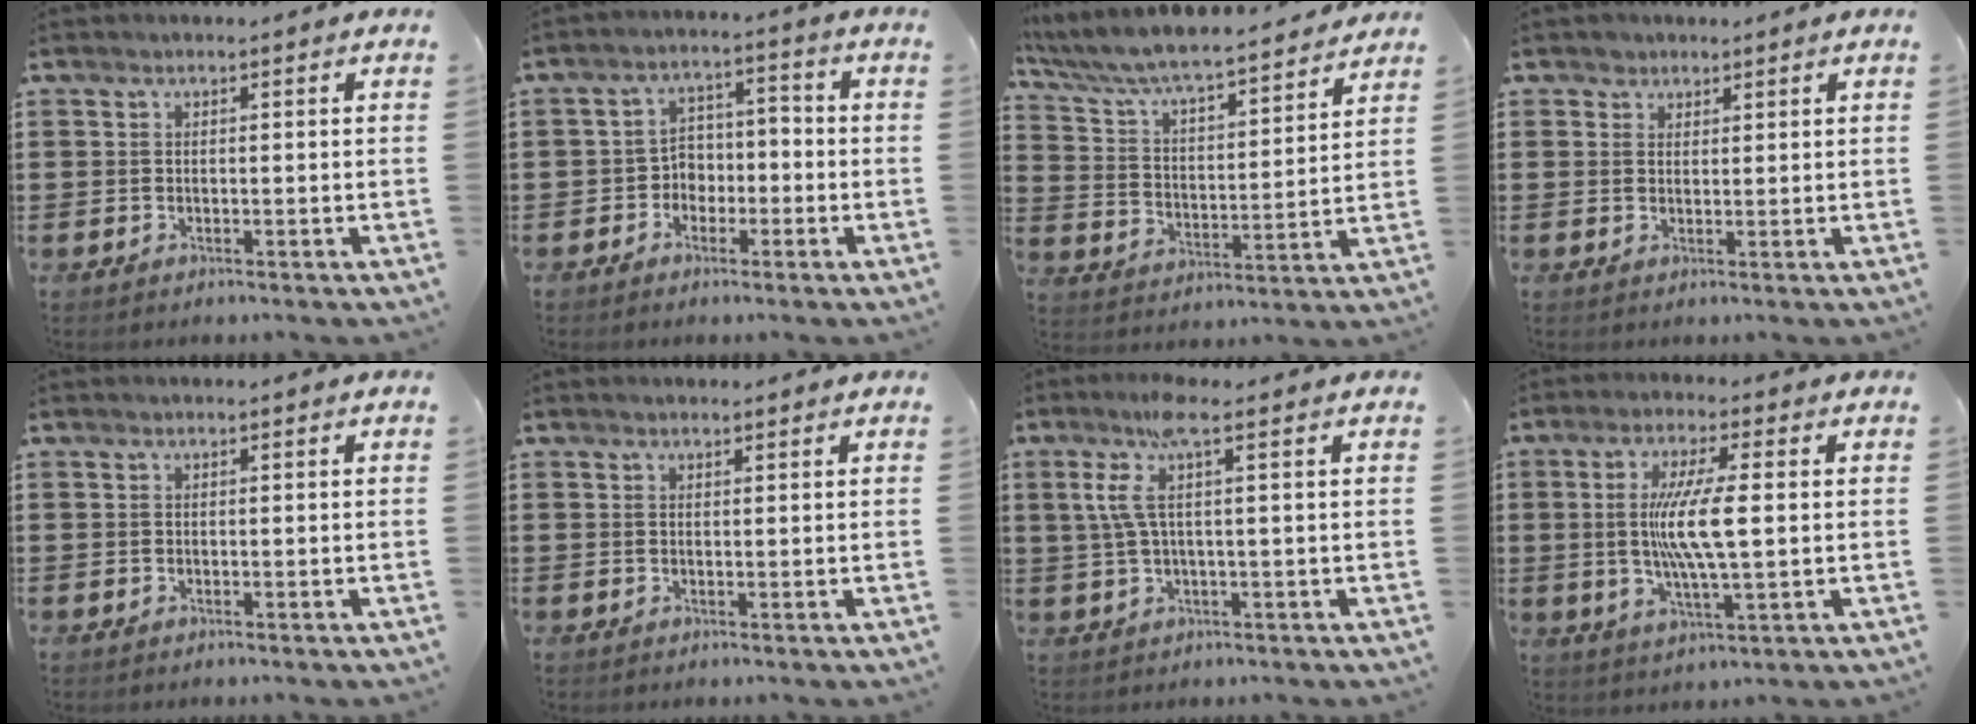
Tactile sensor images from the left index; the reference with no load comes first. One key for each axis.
{"total": 3.9, "fx": -2.3, "fy": 2.9, "fz": 1.2, "tx": -0.034, "ty": 0.010, "tz": -0.051}
{"total": 6.2, "fx": 5.8, "fy": 0.1, "fz": 2.1, "tx": -0.069, "ty": -0.045, "tz": 0.092}
{"total": 1.5, "fx": 1.2, "fy": 0.9, "fz": 0.0, "tx": -0.003, "ty": 0.004, "tz": 0.023}
{"total": 0.0}
{"total": 0.5, "fx": 0.5, "fy": 0.3, "fz": 0.0, "tx": -0.002, "ty": 0.001, "tz": 0.010}
{"total": 6.2, "fx": 2.2, "fy": 0.6, "fz": 5.8, "tx": -0.141, "ty": -0.010, "tz": 0.029}
{"total": 8.8, "fx": 0.6, "fy": 1.2, "fz": 8.6, "tx": -0.173, "ty": -0.004, "tz": 0.003}